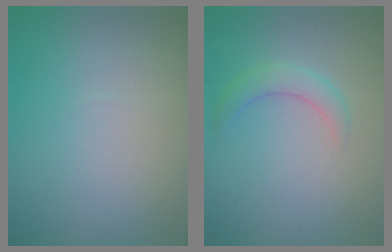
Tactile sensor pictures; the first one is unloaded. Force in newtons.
{"total": 2.0, "press": 2.0, "slide": 0.1}